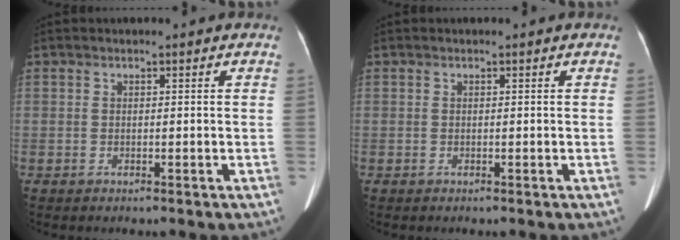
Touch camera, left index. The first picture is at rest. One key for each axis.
{"total": 0.0}